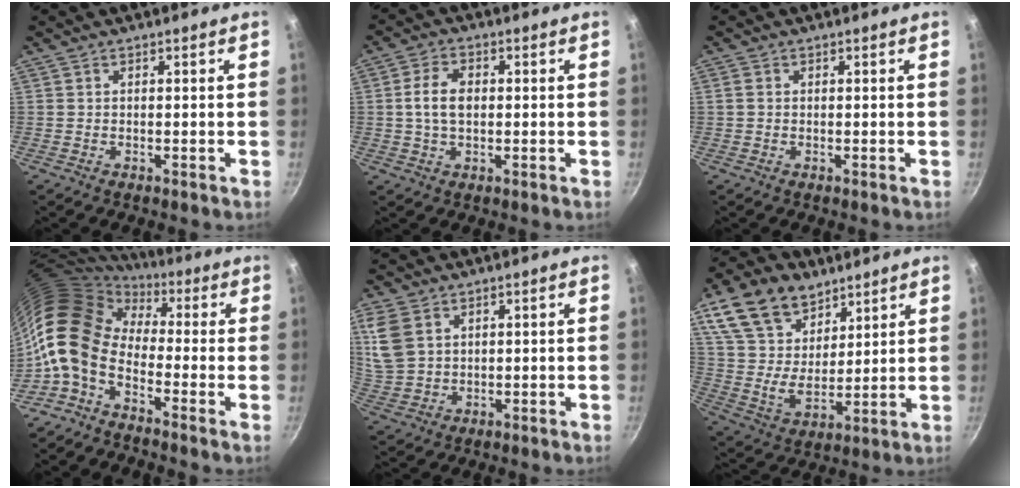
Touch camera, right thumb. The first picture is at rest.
{"total": 6.3, "force": [0.4, 4.1, 4.8], "torque": [-0.083, 0.011, 0.004]}
{"total": 1.1, "force": [0.1, 0.9, 0.5], "torque": [-0.011, 0.004, -0.001]}
{"total": 12.6, "force": [-1.9, 8.3, 9.3], "torque": [-0.156, 0.021, -0.060]}
{"total": 8.1, "force": [3.3, 5.6, 4.8], "torque": [-0.089, -0.017, 0.076]}
{"total": 18.1, "force": [10.3, 11.6, 9.3], "torque": [-0.149, -0.036, 0.196]}